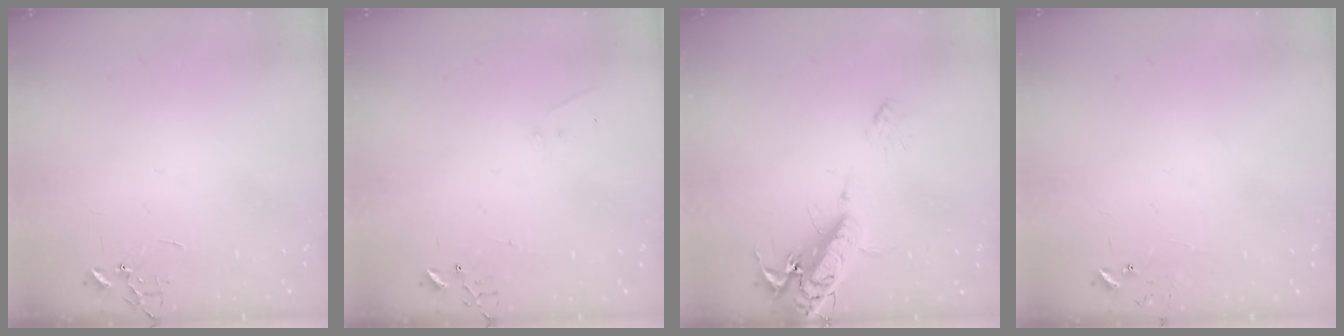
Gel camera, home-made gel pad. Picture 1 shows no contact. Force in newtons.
{"total": 4.0, "press": 4.0, "slide": 0.2}
{"total": 16.4, "press": 15.9, "slide": 3.8}
{"total": 6.3, "press": 6.3, "slide": 0.5}